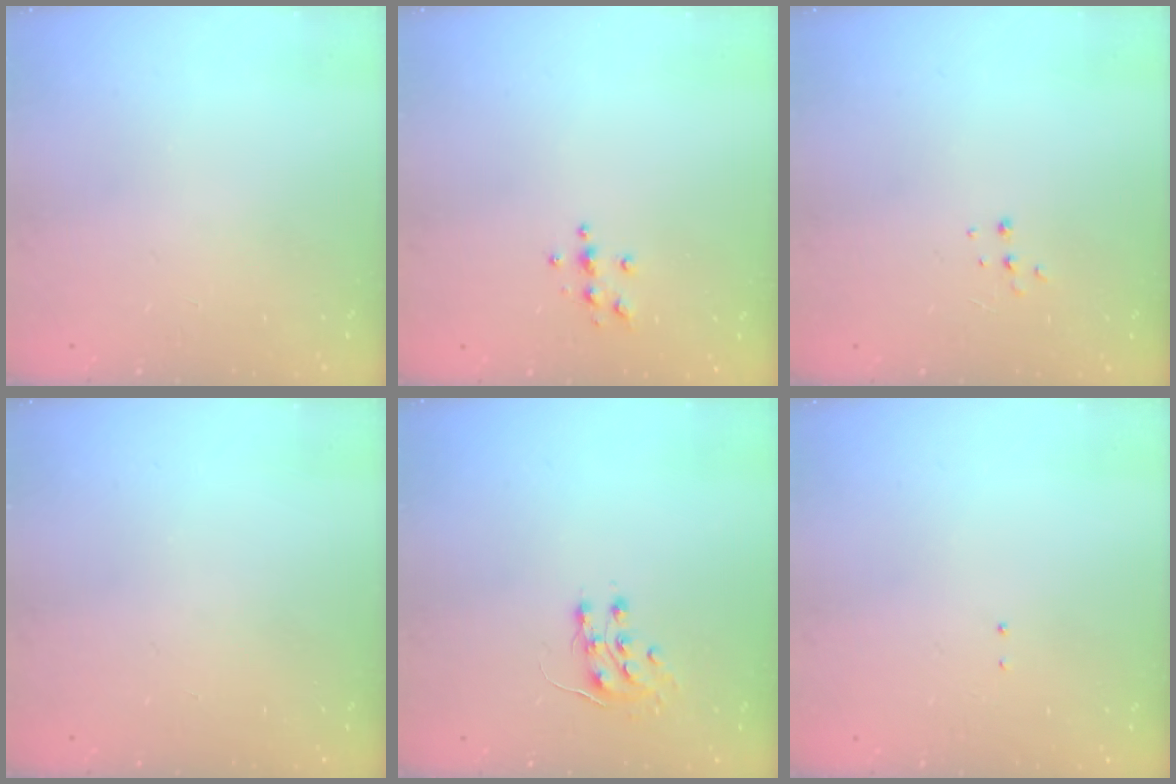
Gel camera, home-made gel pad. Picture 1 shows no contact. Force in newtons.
{"total": 3.6, "press": 3.6, "slide": 0.4}
{"total": 4.6, "press": 4.5, "slide": 0.8}
{"total": 0.0}
{"total": 7.4, "press": 7.4, "slide": 0.7}
{"total": 1.3, "press": 1.2, "slide": 0.6}